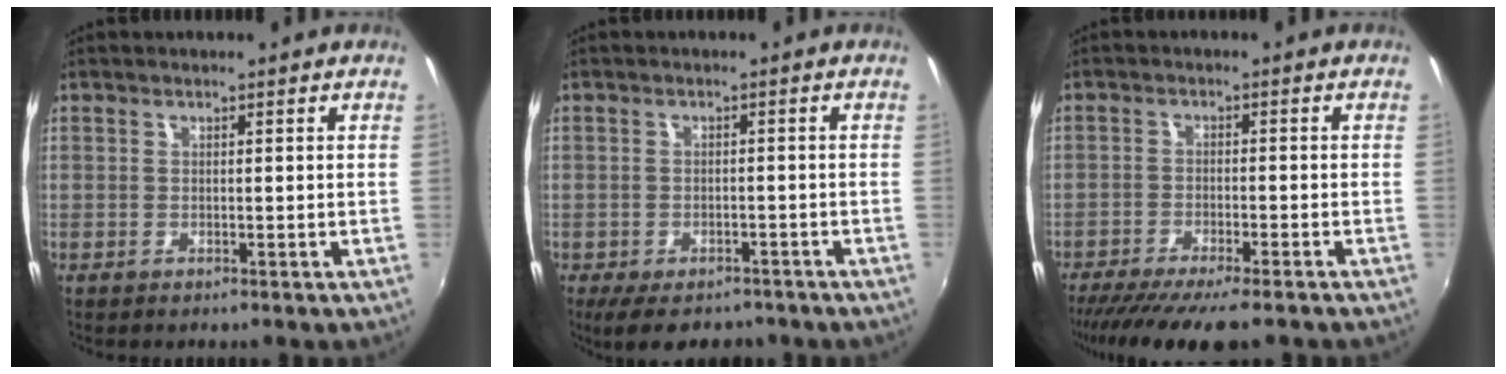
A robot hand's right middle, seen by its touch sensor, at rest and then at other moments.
{"total": 8.0, "force": [-6.3, 3.3, 3.5], "torque": [-0.075, -0.021, -0.092]}
{"total": 12.1, "force": [-10.1, 1.3, 6.5], "torque": [-0.136, -0.043, -0.162]}